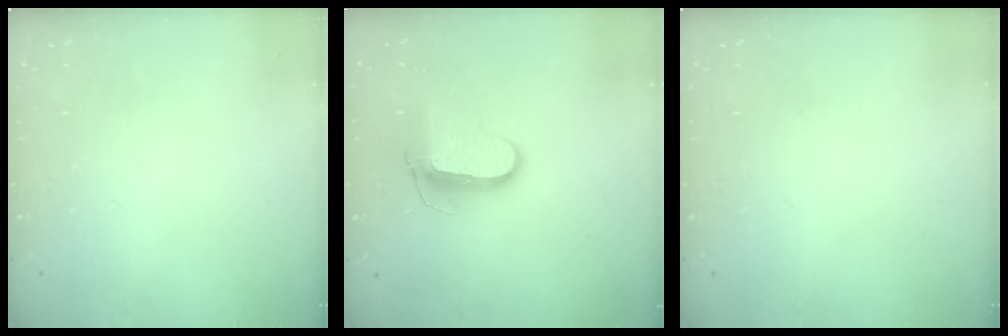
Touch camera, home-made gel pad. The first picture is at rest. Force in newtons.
{"total": 9.9, "press": 9.8, "slide": 0.5}
{"total": 0.0}